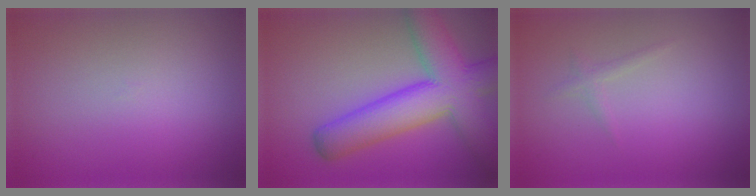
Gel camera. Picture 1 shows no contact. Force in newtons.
{"total": 9.9, "press": 9.9, "slide": 0.4}
{"total": 0.8, "press": 0.8, "slide": 0.1}